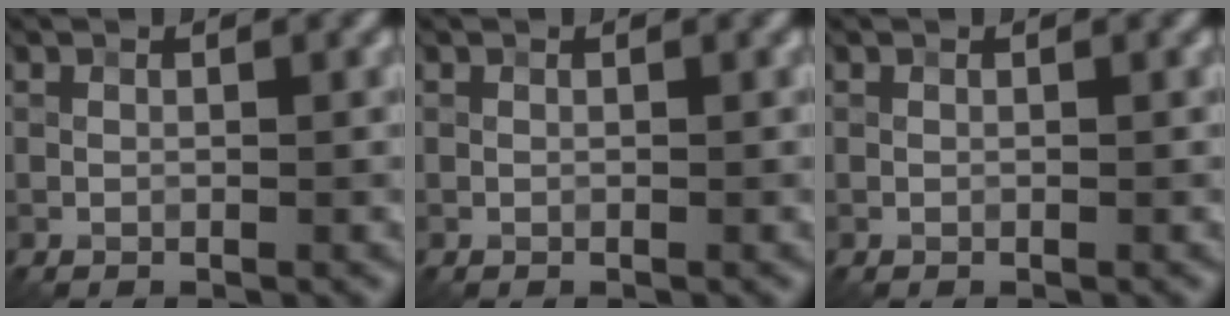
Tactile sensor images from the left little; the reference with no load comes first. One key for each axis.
{"total": 0.0}
{"total": 0.0}